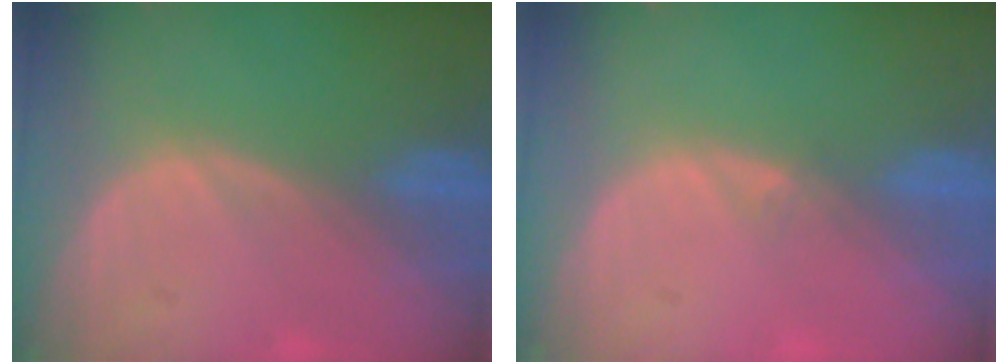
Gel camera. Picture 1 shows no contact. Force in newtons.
{"total": 0.6, "press": 0.5, "slide": 0.4}